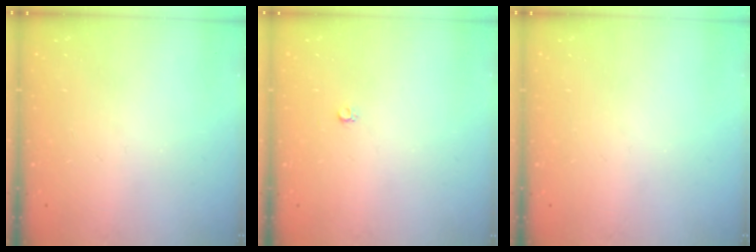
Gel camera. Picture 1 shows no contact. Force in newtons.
{"total": 2.6, "press": 2.6, "slide": 0.3}
{"total": 0.0}